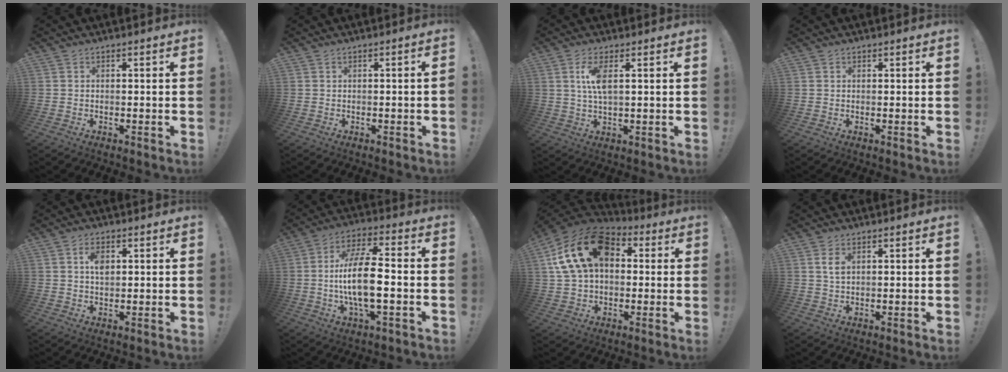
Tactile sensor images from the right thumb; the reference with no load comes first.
{"total": 0.9, "force": [-0.7, -0.3, 0.5], "torque": [-0.013, 0.002, -0.012]}
{"total": 6.5, "force": [1.8, 2.0, 5.9], "torque": [-0.107, -0.006, 0.026]}
{"total": 0.5, "force": [0.5, 0.1, -0.1], "torque": [0.011, -0.005, 0.009]}
{"total": 4.7, "force": [1.3, 2.7, 3.5], "torque": [-0.049, -0.002, 0.019]}
{"total": 14.9, "force": [-1.8, 5.1, 13.9], "torque": [-0.257, -0.003, -0.040]}
{"total": 20.7, "force": [5.9, 13.6, 14.4], "torque": [-0.257, -0.003, 0.108]}
{"total": 3.0, "force": [1.1, 1.5, 2.4], "torque": [-0.036, -0.002, 0.017]}